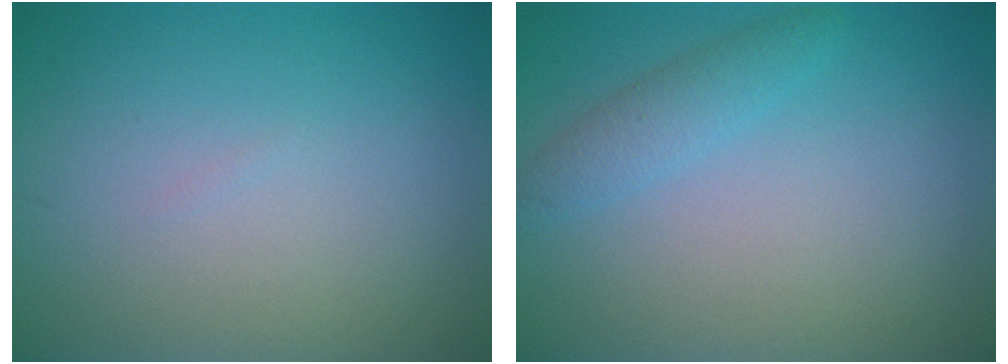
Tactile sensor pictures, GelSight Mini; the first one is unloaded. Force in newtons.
{"total": 1.9, "press": 1.9, "slide": 0.1}